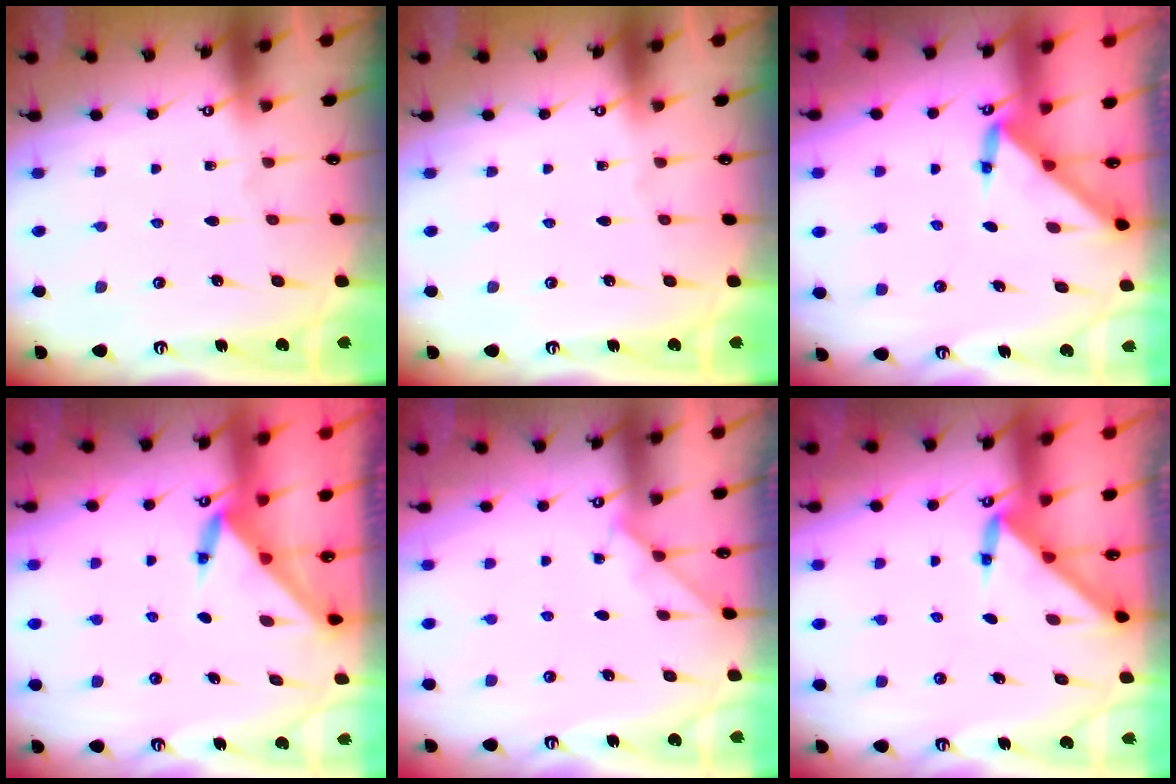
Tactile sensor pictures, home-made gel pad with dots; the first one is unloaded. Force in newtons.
{"total": 0.0}
{"total": 3.0, "press": 3.0, "slide": 0.3}
{"total": 3.4, "press": 3.4, "slide": 0.3}
{"total": 2.4, "press": 2.3, "slide": 0.4}
{"total": 3.3, "press": 3.3, "slide": 0.2}